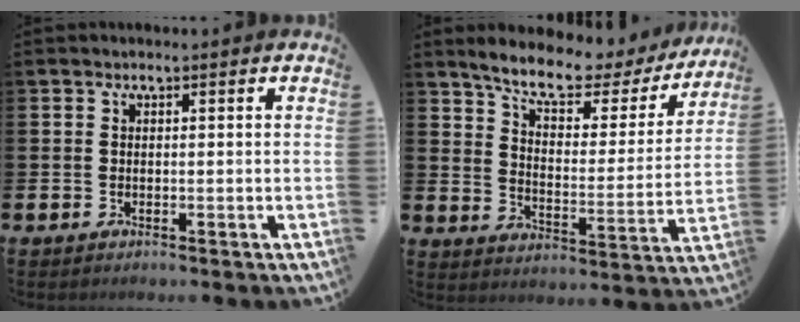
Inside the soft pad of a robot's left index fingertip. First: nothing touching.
{"total": 8.6, "force": [7.5, 2.3, 3.3], "torque": [-0.095, -0.049, 0.126]}